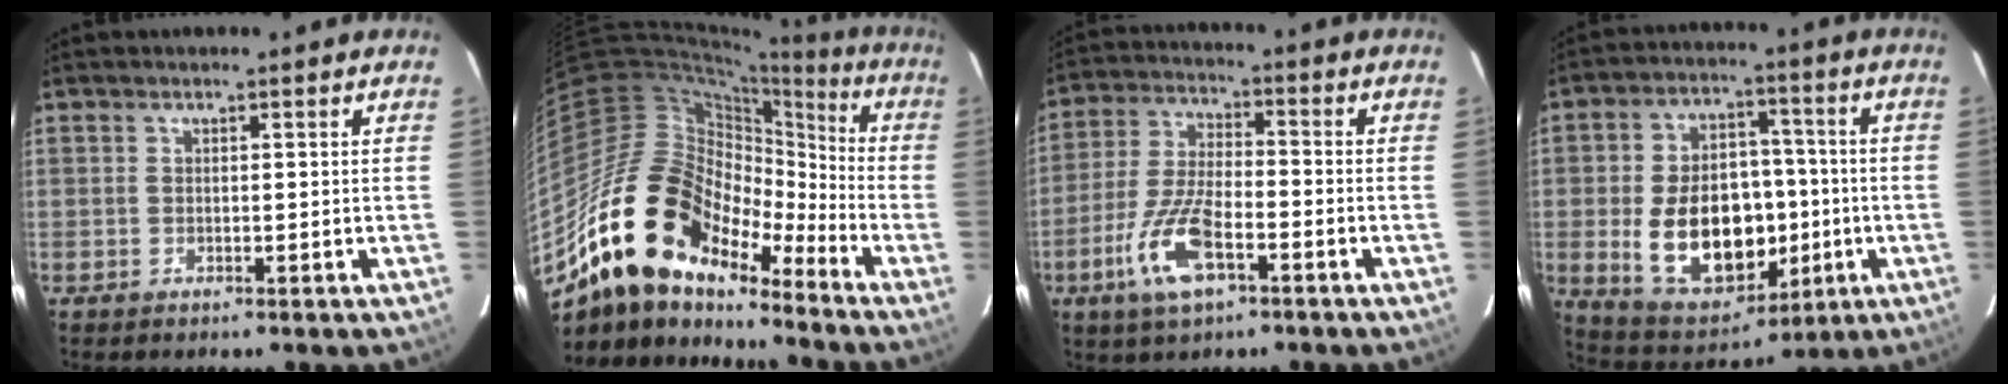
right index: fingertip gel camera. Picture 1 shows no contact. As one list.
[{"total": 20.9, "force": [-14.3, 11.6, 9.8], "torque": [-0.186, 0.015, -0.263]}, {"total": 11.8, "force": [-5.6, 4.0, 9.5], "torque": [-0.206, -0.008, -0.108]}, {"total": 18.9, "force": [-3.1, 12.6, 13.8], "torque": [-0.278, 0.011, -0.021]}]